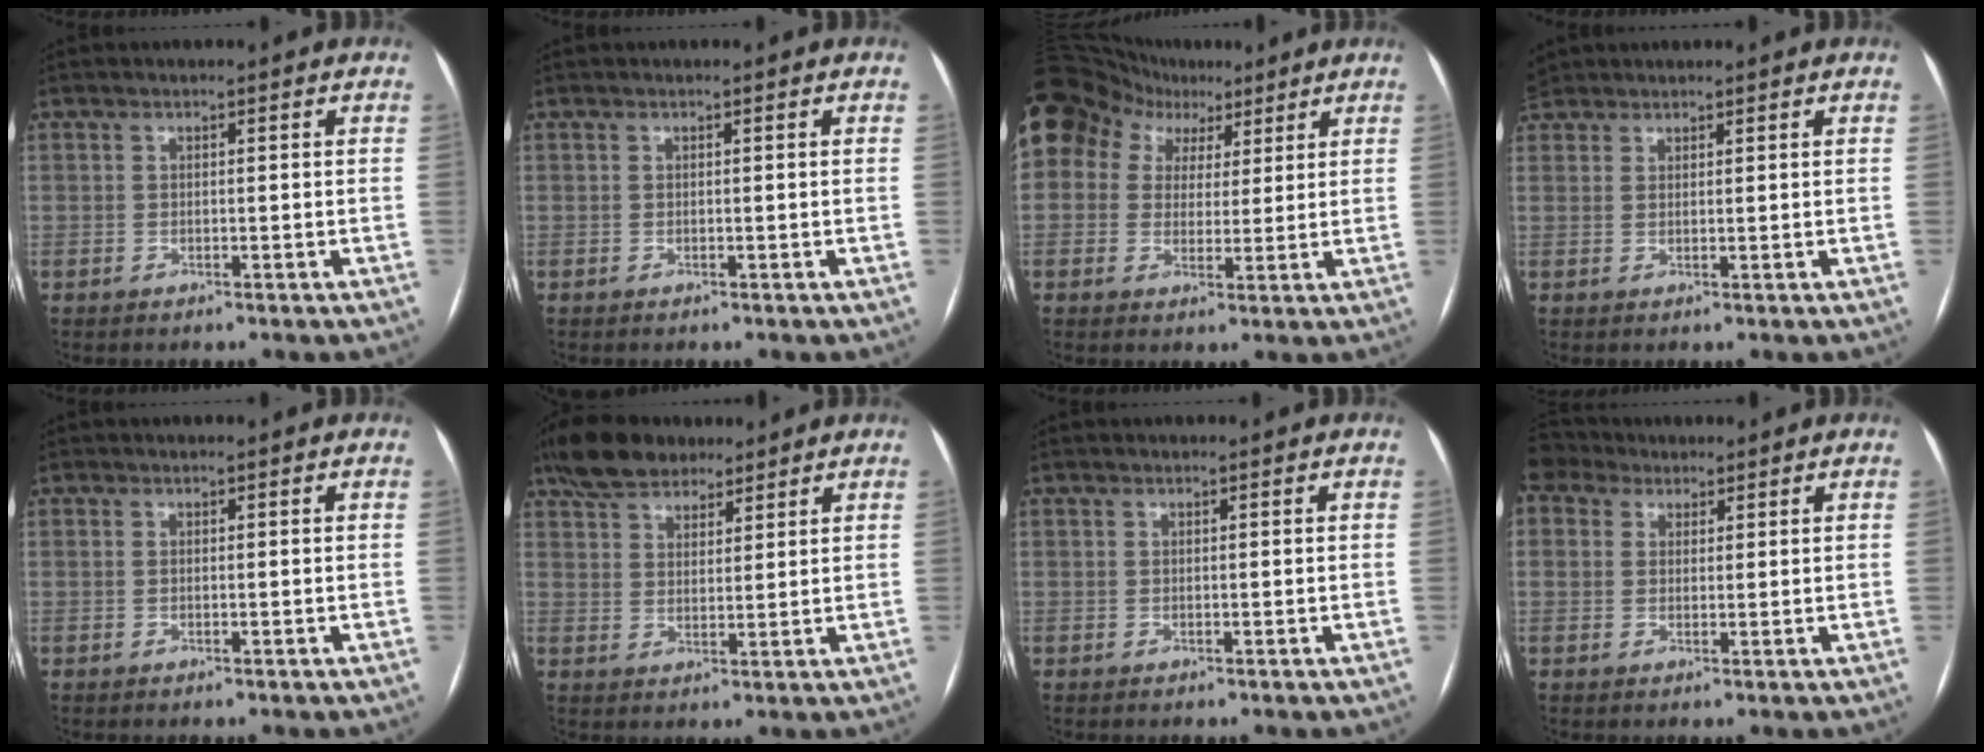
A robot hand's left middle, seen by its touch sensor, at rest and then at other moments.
{"total": 0.0}
{"total": 23.8, "force": [12.6, 17.7, 9.8], "torque": [-0.289, 0.104, 0.233]}
{"total": 3.6, "force": [3.0, 1.8, 0.5], "torque": [-0.016, 0.016, 0.060]}
{"total": 0.0}
{"total": 8.7, "force": [6.9, 4.1, 3.5], "torque": [-0.066, 0.024, 0.124]}
{"total": 0.0}
{"total": 5.0, "force": [3.7, 3.2, 0.8], "torque": [-0.026, 0.031, 0.073]}